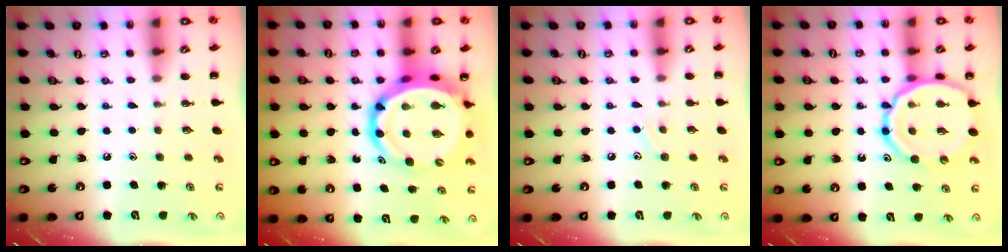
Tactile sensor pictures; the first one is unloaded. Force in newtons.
{"total": 13.7, "press": 13.2, "slide": 3.5}
{"total": 6.1, "press": 5.9, "slide": 1.7}
{"total": 15.0, "press": 14.8, "slide": 2.5}